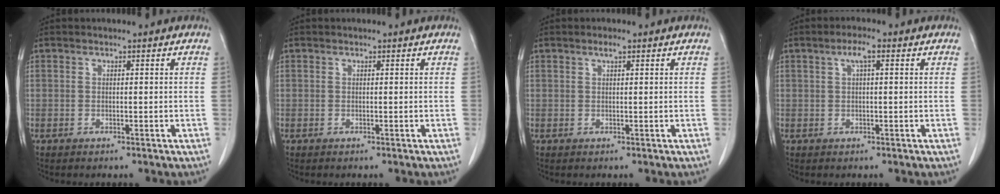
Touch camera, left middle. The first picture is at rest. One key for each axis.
{"total": 0.0}
{"total": 1.1, "fx": 0.7, "fy": 0.2, "fz": 0.8, "tx": -0.016, "ty": 0.001, "tz": 0.012}
{"total": 2.4, "fx": 1.0, "fy": 0.5, "fz": 2.2, "tx": -0.042, "ty": 0.010, "tz": 0.016}